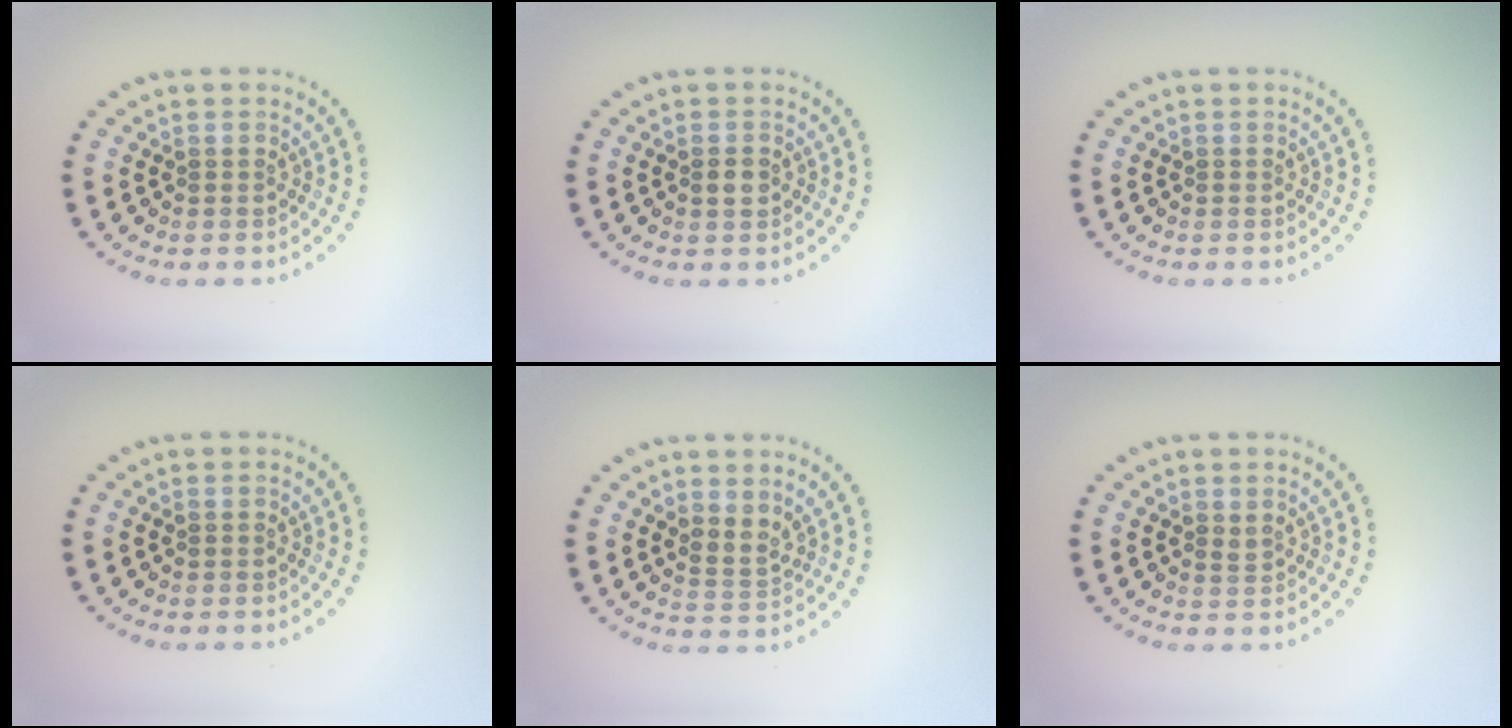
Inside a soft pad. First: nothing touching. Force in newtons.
{"total": 1.5, "press": 1.5, "slide": 0.3}
{"total": 0.0}
{"total": 0.0}
{"total": 2.1, "press": 1.3, "slide": 1.6}
{"total": 0.6, "press": 0.5, "slide": 0.3}